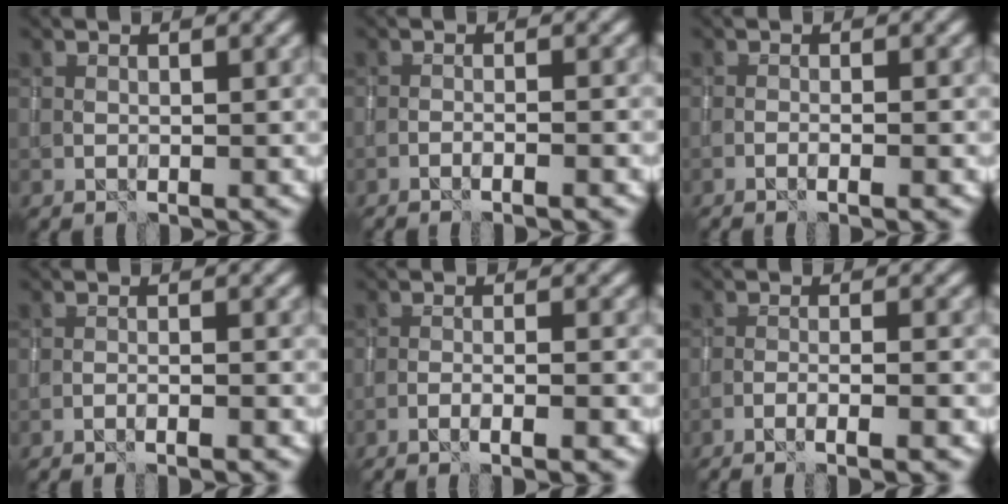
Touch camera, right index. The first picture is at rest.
{"total": 2.1, "force": [-1.5, 0.3, 1.5], "torque": [-0.021, 0.014, -0.032]}
{"total": 2.0, "force": [-1.0, 0.4, 1.7], "torque": [-0.021, 0.011, -0.020]}
{"total": 2.0, "force": [-1.5, 0.2, 1.2], "torque": [-0.019, 0.011, -0.032]}
{"total": 3.4, "force": [-2.1, 0.5, 2.7], "torque": [-0.041, 0.013, -0.045]}
{"total": 4.0, "force": [-2.5, 0.6, 3.0], "torque": [-0.045, 0.011, -0.053]}